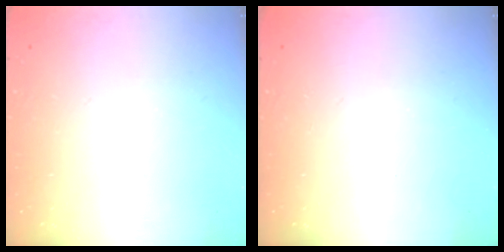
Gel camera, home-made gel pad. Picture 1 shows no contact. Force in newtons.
{"total": 0.0}